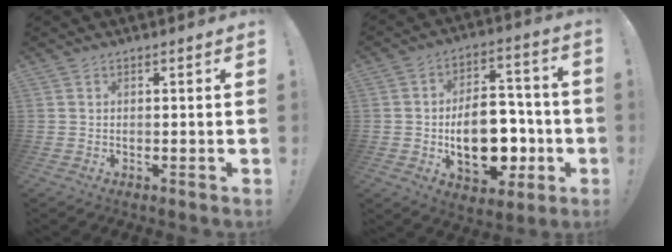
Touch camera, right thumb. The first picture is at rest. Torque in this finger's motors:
{"motor_torque": [2.53, 2.26, 1.73, -0.90, 0.53]}